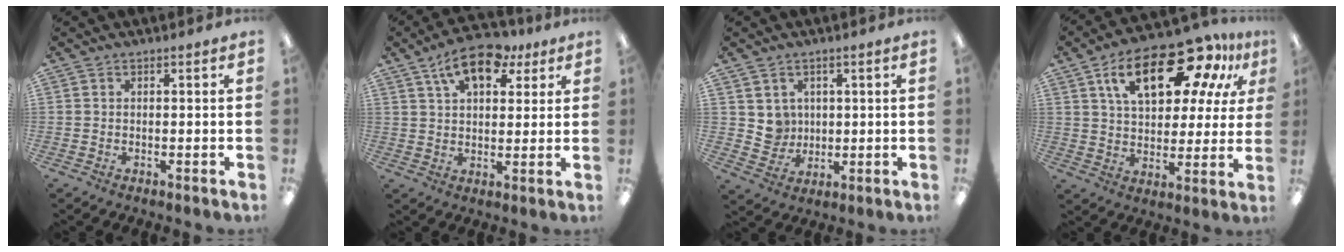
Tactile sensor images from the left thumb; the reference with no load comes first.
{"total": 12.3, "force": [7.1, 6.6, 7.6], "torque": [-0.114, -0.021, 0.124]}
{"total": 5.4, "force": [1.9, 5.0, 0.1], "torque": [-0.001, -0.008, 0.037]}
{"total": 21.8, "force": [11.5, 10.5, 15.2], "torque": [-0.239, -0.043, 0.190]}